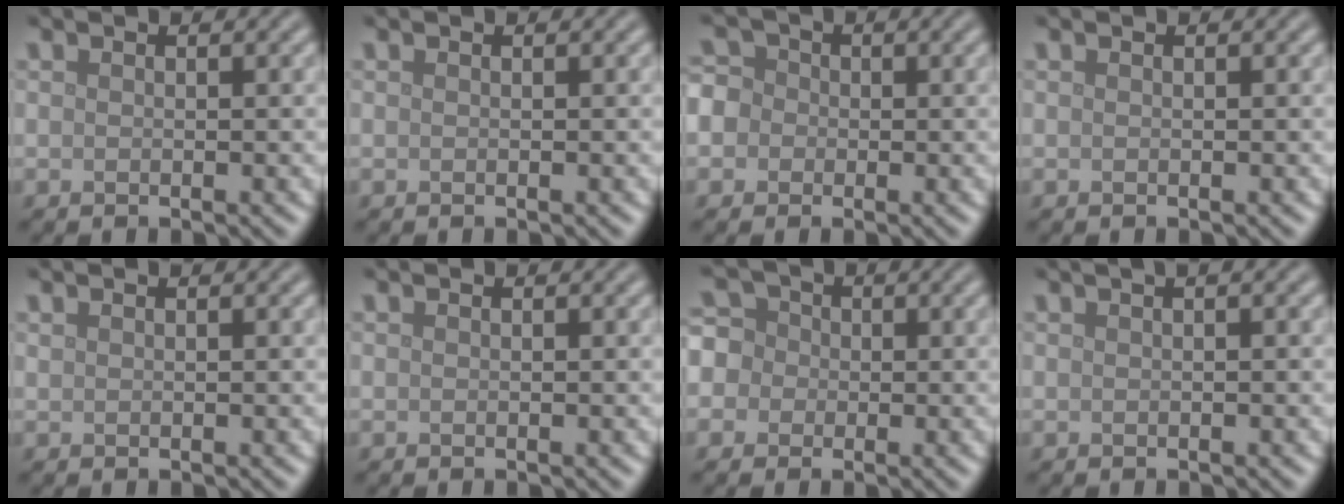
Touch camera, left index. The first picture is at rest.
{"total": 0.0}
{"total": 4.7, "force": [-0.5, 4.5, 1.4], "torque": [-0.022, 0.026, -0.043]}
{"total": 0.0}
{"total": 0.0}
{"total": 0.0}
{"total": 5.4, "force": [-0.7, 5.2, 1.5], "torque": [-0.030, 0.030, -0.044]}
{"total": 1.8, "force": [0.8, 0.6, 1.5], "torque": [-0.018, 0.005, 0.008]}